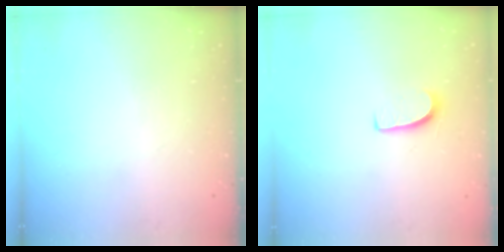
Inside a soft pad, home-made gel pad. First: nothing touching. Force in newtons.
{"total": 5.9, "press": 5.9, "slide": 0.4}